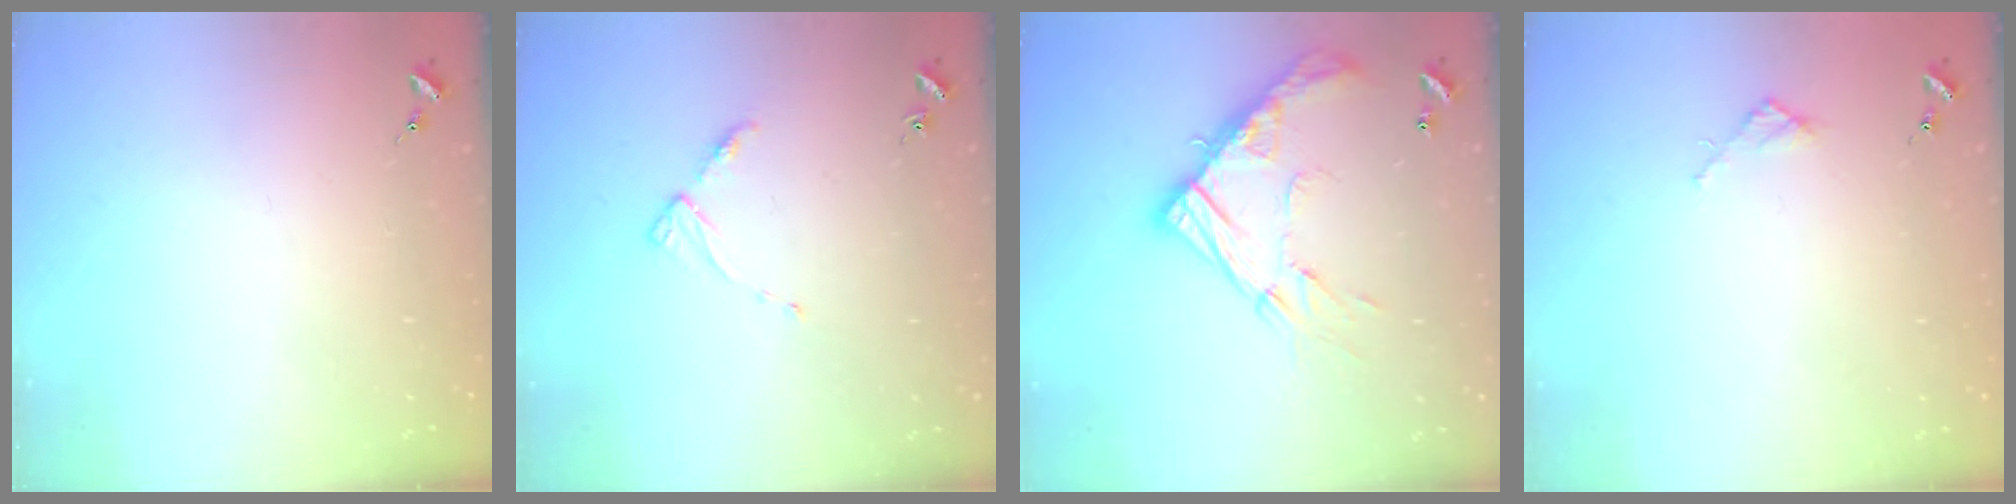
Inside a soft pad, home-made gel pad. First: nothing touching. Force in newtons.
{"total": 4.5, "press": 4.4, "slide": 0.6}
{"total": 18.0, "press": 17.9, "slide": 1.6}
{"total": 2.7, "press": 2.7, "slide": 0.3}